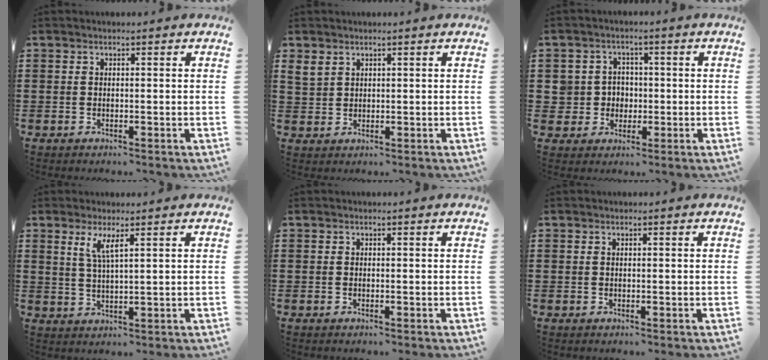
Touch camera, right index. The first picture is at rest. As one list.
[{"total": 2.4, "force": [1.9, 1.4, 0.5], "torque": [-0.017, 0.005, 0.037]}, {"total": 4.3, "force": [-0.2, 4.2, 0.8], "torque": [-0.036, 0.013, -0.007]}, {"total": 3.3, "force": [1.9, 0.3, 2.7], "torque": [-0.060, -0.001, 0.032]}, {"total": 0.0}, {"total": 0.0}]